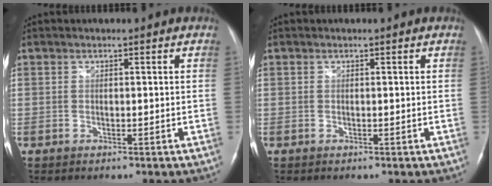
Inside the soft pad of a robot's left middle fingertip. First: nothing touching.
{"total": 0.0}